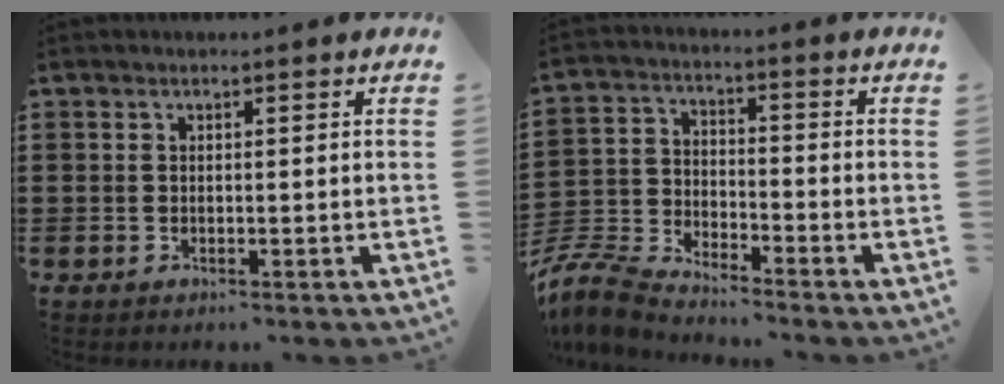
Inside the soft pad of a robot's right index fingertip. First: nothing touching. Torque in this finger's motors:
{"motor_torque": [-2.14, 0.00, -1.05, -0.21]}